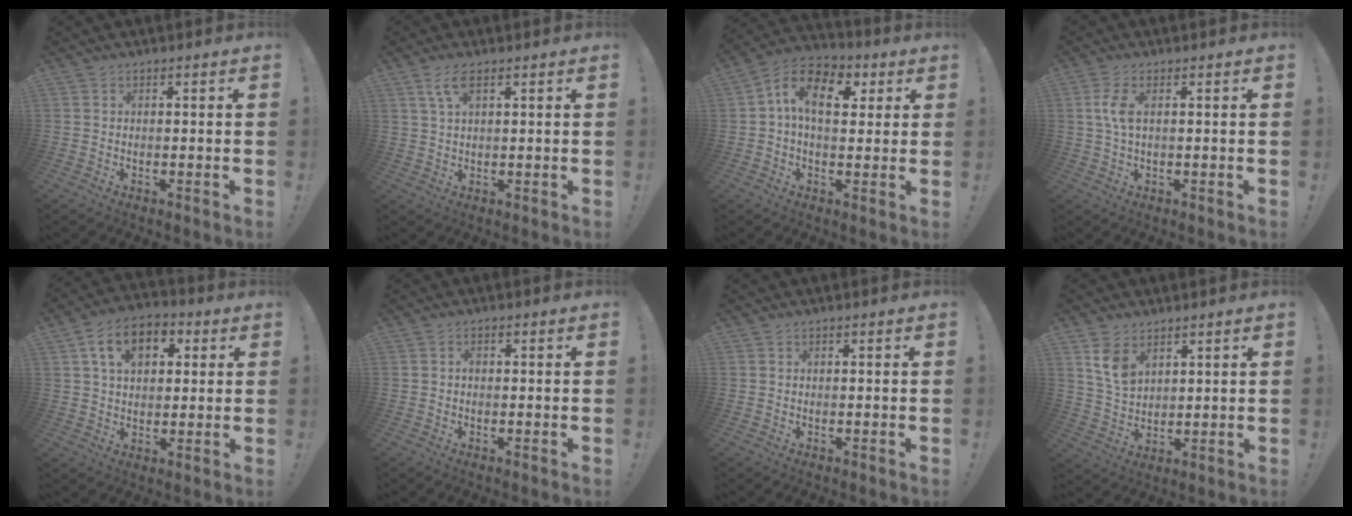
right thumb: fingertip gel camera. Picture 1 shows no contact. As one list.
[{"total": 5.2, "force": [2.6, 2.0, 4.0], "torque": [-0.076, 0.002, 0.046]}, {"total": 12.6, "force": [3.7, 7.6, 9.4], "torque": [-0.142, -0.002, 0.068]}, {"total": 4.8, "force": [0.9, 2.1, 4.2], "torque": [-0.084, 0.001, 0.014]}, {"total": 12.3, "force": [4.2, 8.4, 8.0], "torque": [-0.124, 0.005, 0.078]}, {"total": 0.8, "force": [-0.3, 0.6, 0.4], "torque": [-0.009, 0.003, -0.007]}, {"total": 0.0}, {"total": 7.8, "force": [4.4, 4.9, 4.2], "torque": [-0.068, -0.021, 0.086]}]